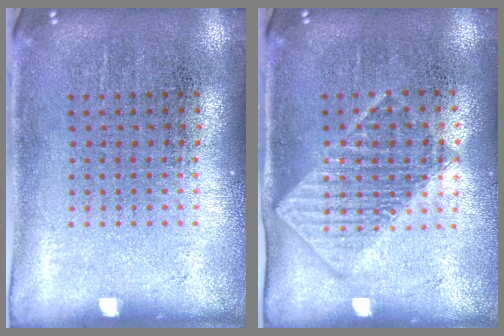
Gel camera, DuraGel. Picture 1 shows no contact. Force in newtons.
{"total": 1.4, "press": 1.3, "slide": 0.6}